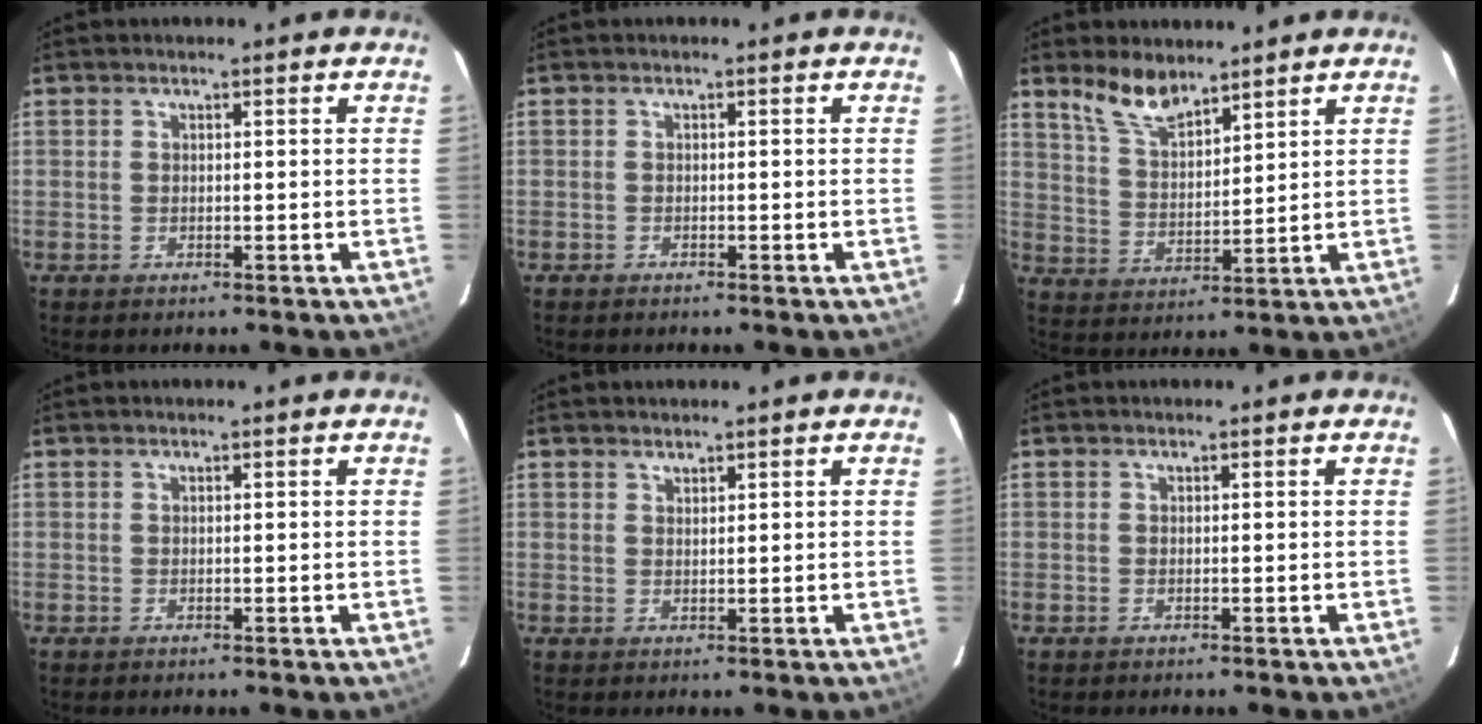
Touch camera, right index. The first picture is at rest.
{"total": 0.6, "force": [-0.5, 0.2, 0.0], "torque": [-0.001, 0.003, -0.010]}
{"total": 7.9, "force": [6.3, 2.6, 4.0], "torque": [-0.076, 0.006, 0.129]}
{"total": 0.0}
{"total": 1.0, "force": [0.9, 0.3, 0.2], "torque": [-0.004, 0.001, 0.018]}
{"total": 0.0}